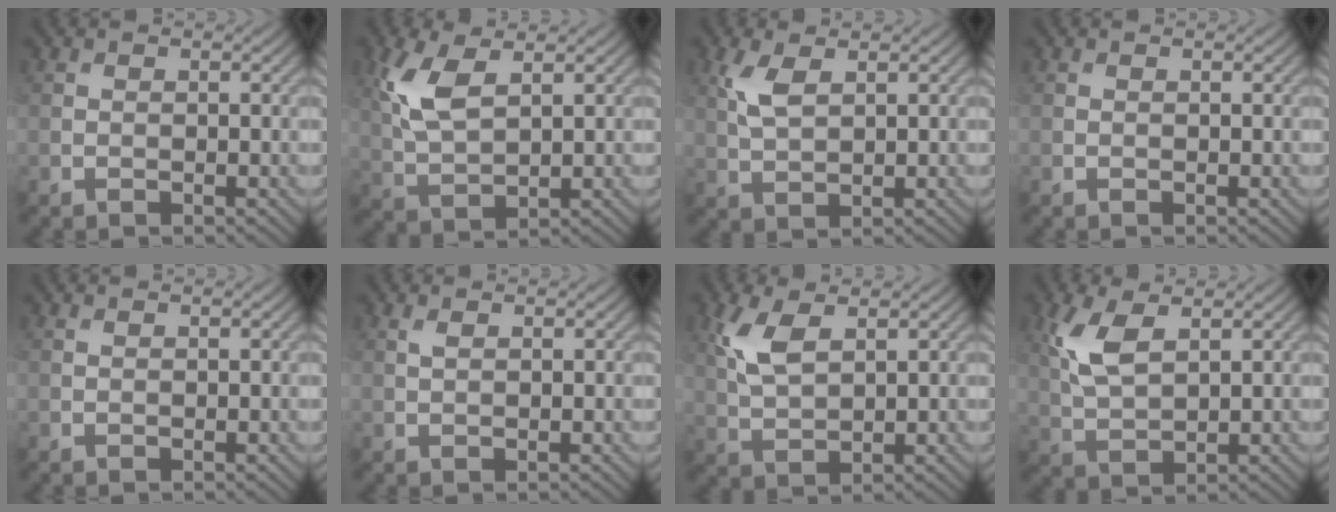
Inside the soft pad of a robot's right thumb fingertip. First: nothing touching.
{"total": 7.0, "force": [2.8, 3.2, 5.5], "torque": [-0.137, 0.005, 0.057]}
{"total": 4.1, "force": [1.7, 1.8, 3.2], "torque": [-0.082, 0.004, 0.038]}
{"total": 0.0}
{"total": 0.0}
{"total": 0.9, "force": [0.5, 0.3, 0.7], "torque": [-0.021, 0.001, 0.011]}
{"total": 5.8, "force": [2.4, 2.7, 4.5], "torque": [-0.115, 0.003, 0.050]}
{"total": 6.3, "force": [2.6, 2.9, 5.0], "torque": [-0.126, 0.004, 0.052]}